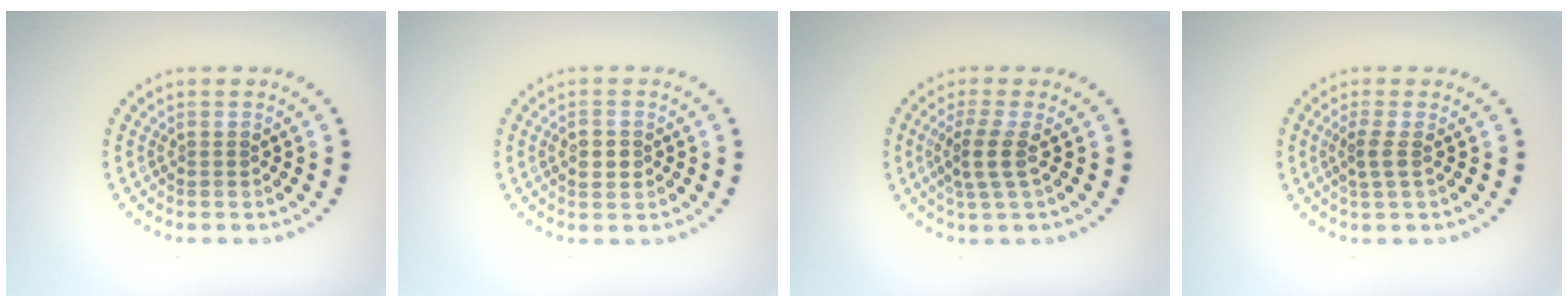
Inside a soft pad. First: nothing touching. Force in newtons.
{"total": 2.1, "press": 2.1, "slide": 0.2}
{"total": 2.7, "press": 2.1, "slide": 1.6}
{"total": 1.5, "press": 1.3, "slide": 0.9}